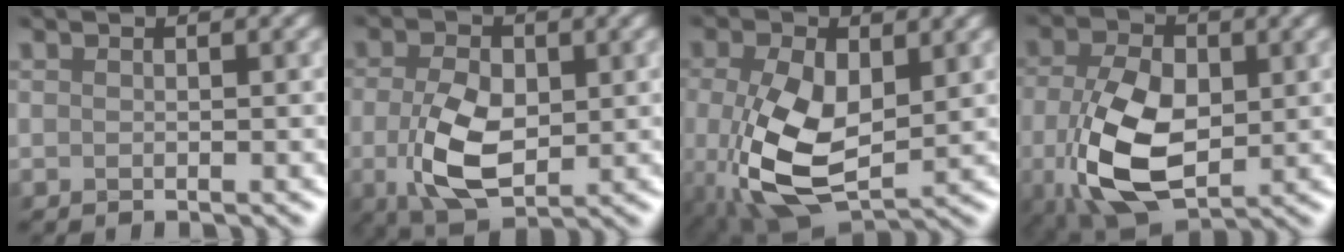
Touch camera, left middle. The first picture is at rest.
{"total": 5.8, "force": [-0.6, 3.2, 4.8], "torque": [-0.105, -0.008, -0.011]}
{"total": 7.6, "force": [-0.9, 3.8, 6.6], "torque": [-0.158, -0.007, -0.017]}
{"total": 8.4, "force": [-1.3, 4.9, 6.8], "torque": [-0.156, -0.014, -0.023]}